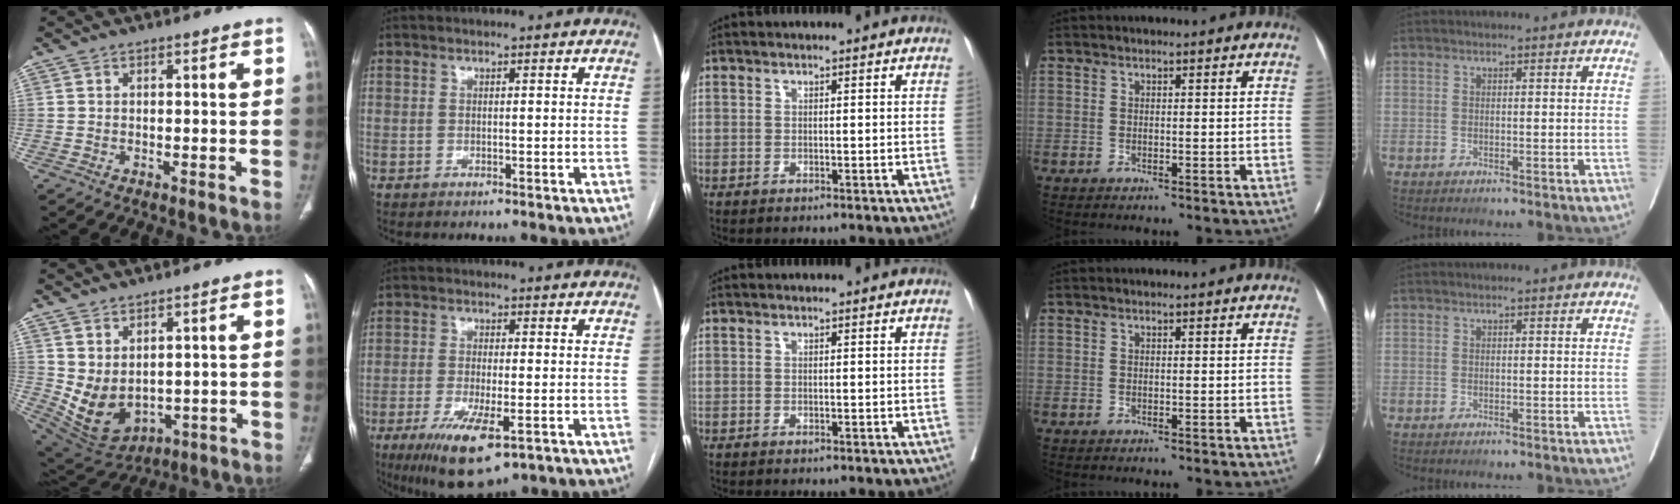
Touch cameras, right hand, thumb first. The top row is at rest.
{"thumb": {"total": 9.7, "force": [1.2, 6.6, 7.0], "torque": [-0.117, -0.017, 0.057]}, "index": {"total": 10.4, "force": [-5.2, 2.6, 8.6], "torque": [-0.156, -0.025, -0.080]}}